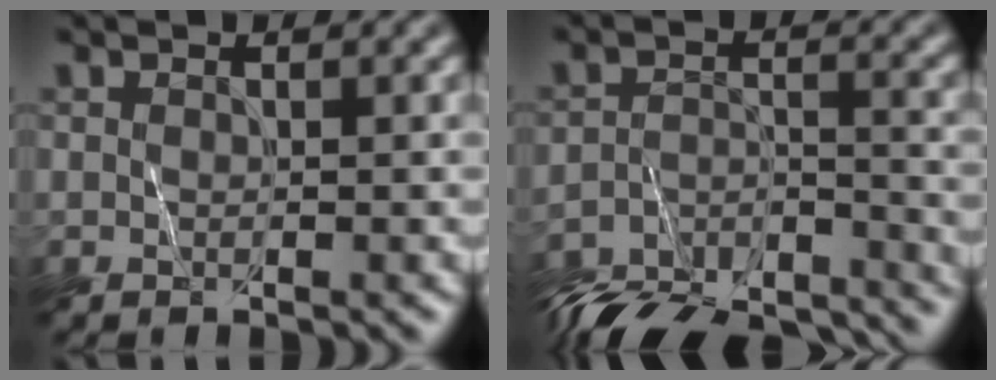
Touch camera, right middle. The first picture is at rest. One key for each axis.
{"total": 13.9, "fx": -13.5, "fy": 2.4, "fz": 2.4, "tx": -0.045, "ty": -0.014, "tz": -0.194}